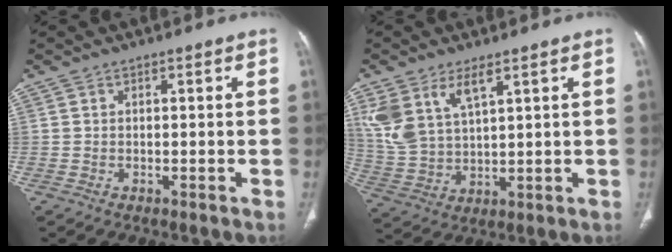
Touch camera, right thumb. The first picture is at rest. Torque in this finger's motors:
{"motor_torque": [-0.21, 1.94, 0.98, 1.26, 0.14]}